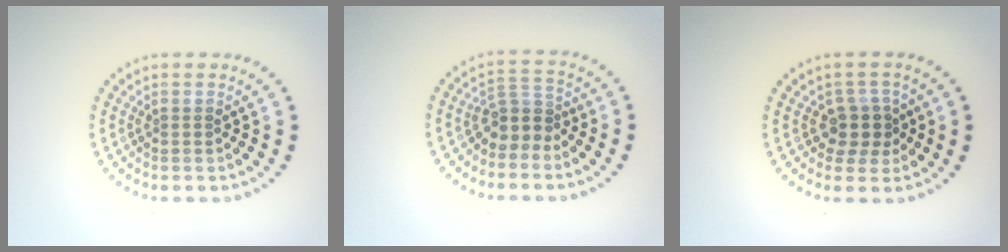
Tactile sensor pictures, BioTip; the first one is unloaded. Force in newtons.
{"total": 2.8, "press": 2.2, "slide": 1.7}
{"total": 2.6, "press": 2.2, "slide": 1.4}